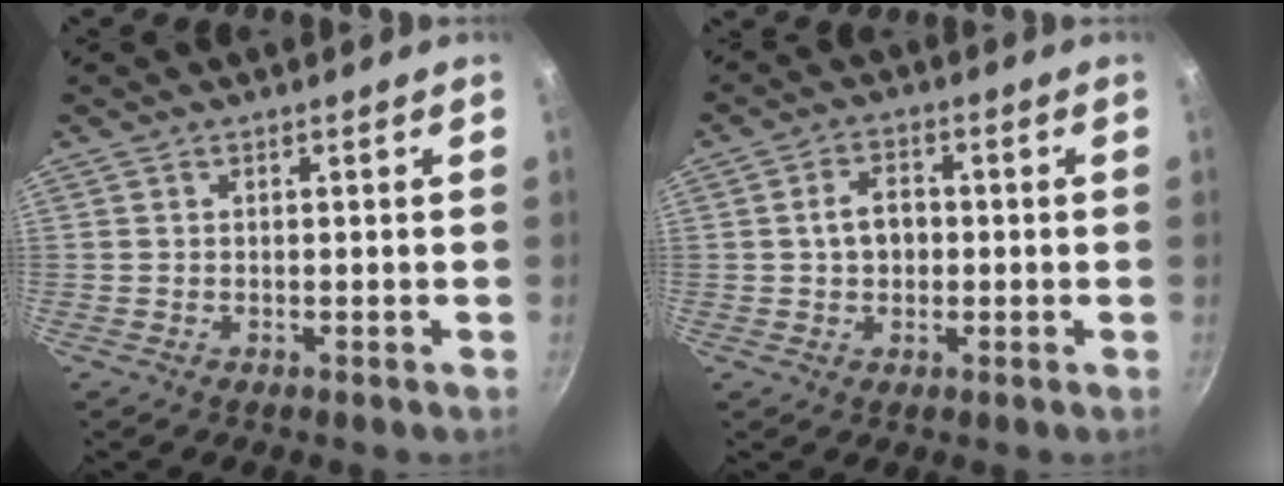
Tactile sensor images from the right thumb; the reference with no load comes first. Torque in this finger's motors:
{"motor_torque": [-0.03, 0.12, 0.01, 0.09, 0.02]}